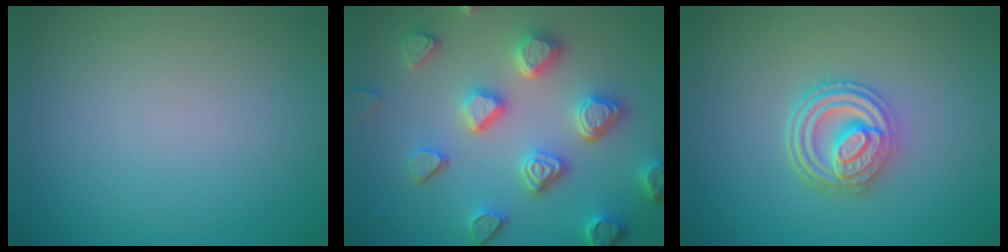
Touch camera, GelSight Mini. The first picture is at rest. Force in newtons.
{"total": 5.6, "press": 5.2, "slide": 2.1}
{"total": 4.7, "press": 3.6, "slide": 3.0}